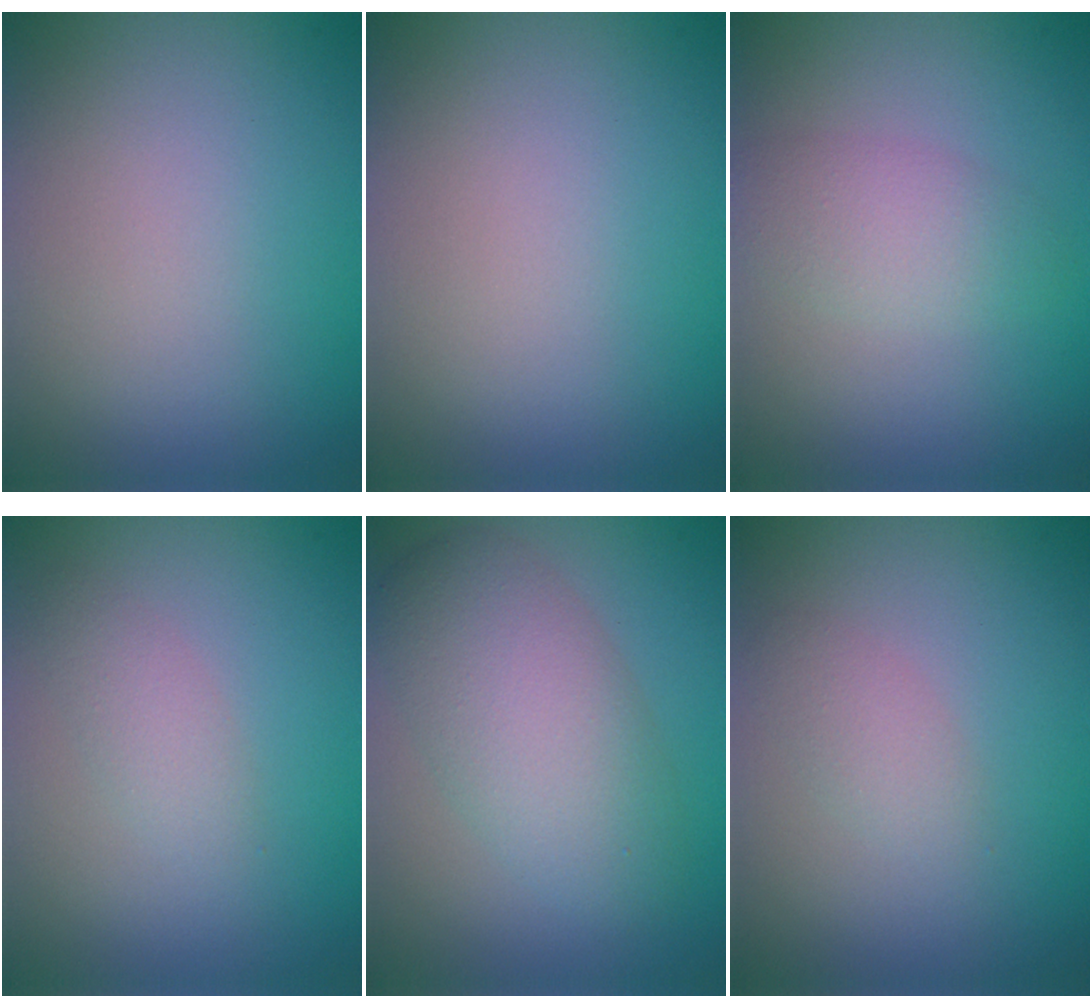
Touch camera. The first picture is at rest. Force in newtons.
{"total": 0.0}
{"total": 2.8, "press": 2.8, "slide": 0.2}
{"total": 1.6, "press": 1.6, "slide": 0.1}
{"total": 6.3, "press": 6.3, "slide": 0.1}
{"total": 1.6, "press": 1.6, "slide": 0.0}